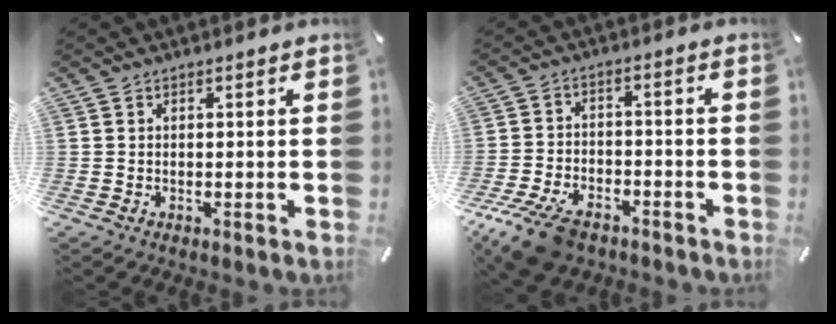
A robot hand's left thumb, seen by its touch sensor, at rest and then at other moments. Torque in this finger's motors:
{"motor_torque": [0.07, 0.79, 0.34, 0.26, 0.07]}